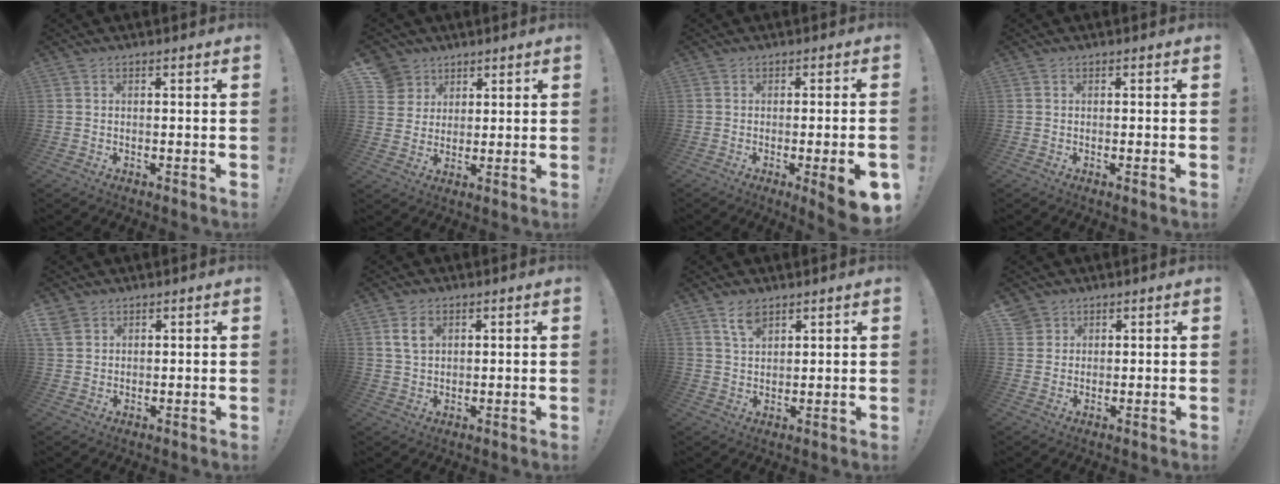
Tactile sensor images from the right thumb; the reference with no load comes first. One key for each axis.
{"total": 7.7, "fx": 4.4, "fy": 6.2, "fz": 1.1, "tx": -0.017, "ty": -0.028, "tz": 0.088}
{"total": 8.4, "fx": -2.4, "fy": 0.8, "fz": 8.0, "tx": -0.110, "ty": 0.000, "tz": -0.034}
{"total": 1.0, "fx": -0.2, "fy": -0.2, "fz": 1.0, "tx": -0.022, "ty": 0.002, "tz": -0.003}
{"total": 3.6, "fx": 2.6, "fy": 2.3, "fz": 1.1, "tx": -0.020, "ty": -0.013, "tz": 0.051}
{"total": 5.3, "fx": 2.2, "fy": 3.6, "fz": 3.2, "tx": -0.054, "ty": 0.001, "tz": 0.042}
{"total": 5.3, "fx": 3.7, "fy": 2.4, "fz": 2.9, "tx": -0.056, "ty": -0.016, "tz": 0.067}
{"total": 3.5, "fx": 2.5, "fy": 2.4, "fz": 0.4, "tx": -0.002, "ty": -0.012, "tz": 0.044}